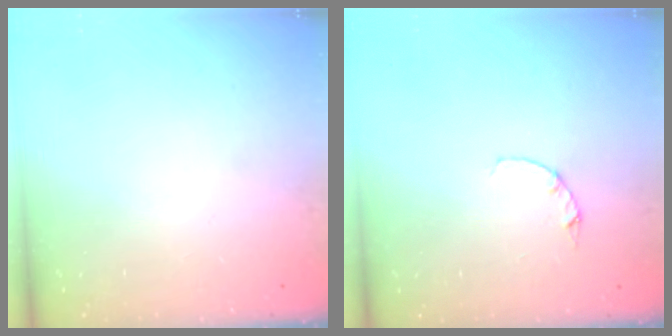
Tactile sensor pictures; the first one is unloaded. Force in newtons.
{"total": 1.2, "press": 1.1, "slide": 0.3}